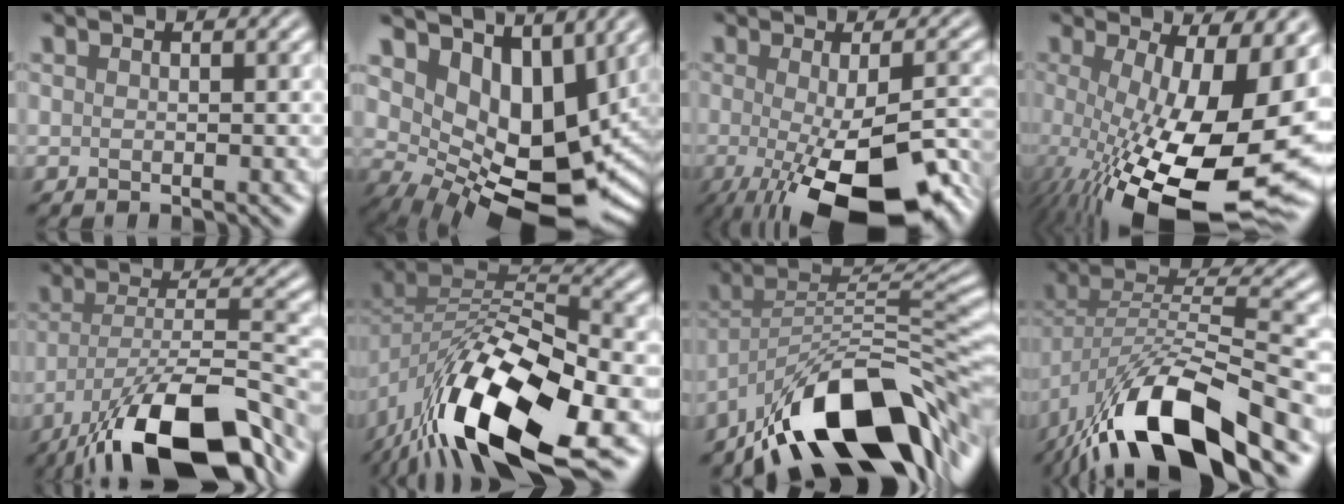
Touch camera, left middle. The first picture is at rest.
{"total": 11.6, "force": [3.0, 7.3, 8.5], "torque": [-0.098, -0.016, 0.066]}
{"total": 13.7, "force": [-5.3, 4.1, 12.0], "torque": [-0.159, -0.029, -0.075]}
{"total": 18.2, "force": [-3.4, 6.6, 16.7], "torque": [-0.254, -0.047, -0.033]}
{"total": 14.7, "force": [-10.2, 4.3, 9.6], "torque": [-0.169, -0.010, -0.172]}
{"total": 15.2, "force": [-8.4, 6.1, 11.1], "torque": [-0.210, -0.020, -0.144]}
{"total": 13.7, "force": [-8.6, 4.9, 9.5], "torque": [-0.142, 0.014, -0.158]}
{"total": 13.4, "force": [-8.1, 4.3, 9.7], "torque": [-0.172, -0.002, -0.147]}